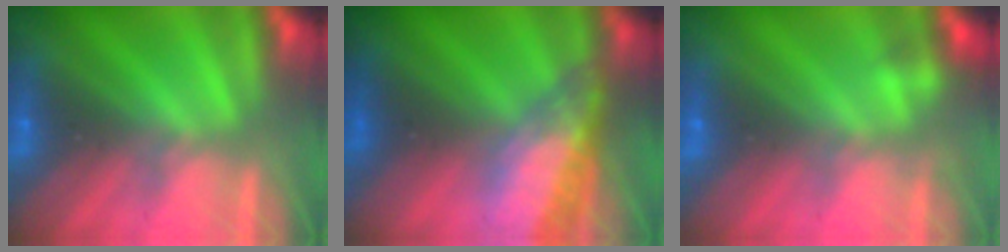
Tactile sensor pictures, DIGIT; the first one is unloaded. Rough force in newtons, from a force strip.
{"total": 8.0}
{"total": 2.1}